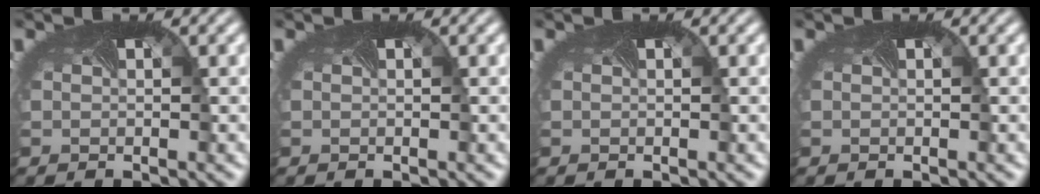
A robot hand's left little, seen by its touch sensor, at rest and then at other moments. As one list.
[{"total": 0.0}, {"total": 0.0}, {"total": 0.0}]